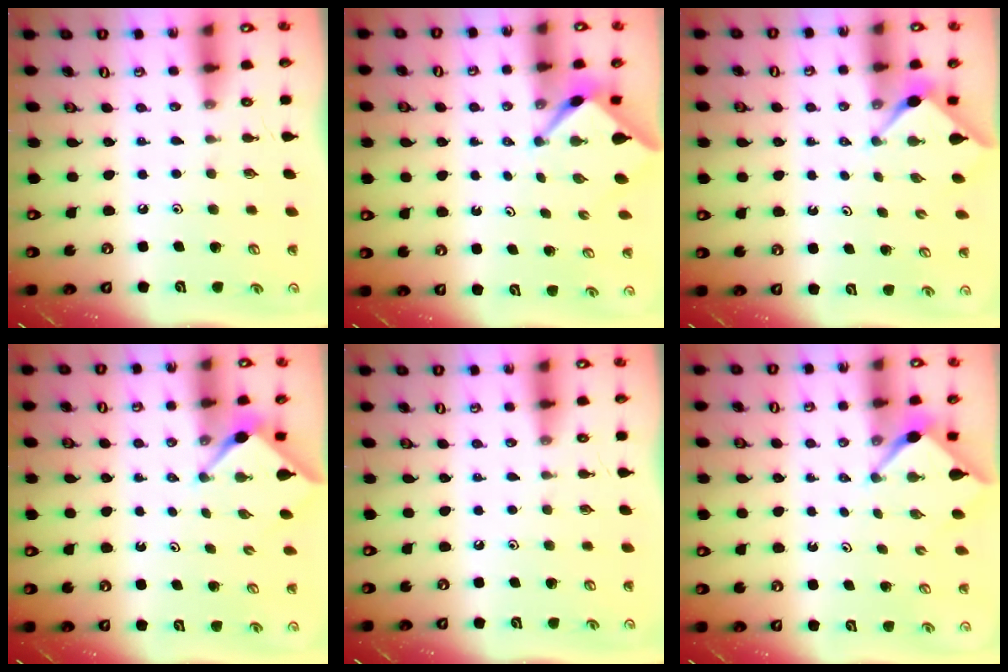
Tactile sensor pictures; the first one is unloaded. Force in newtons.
{"total": 2.6, "press": 2.6, "slide": 0.3}
{"total": 3.0, "press": 3.0, "slide": 0.3}
{"total": 2.9, "press": 2.9, "slide": 0.4}
{"total": 0.0}
{"total": 2.5, "press": 2.5, "slide": 0.3}